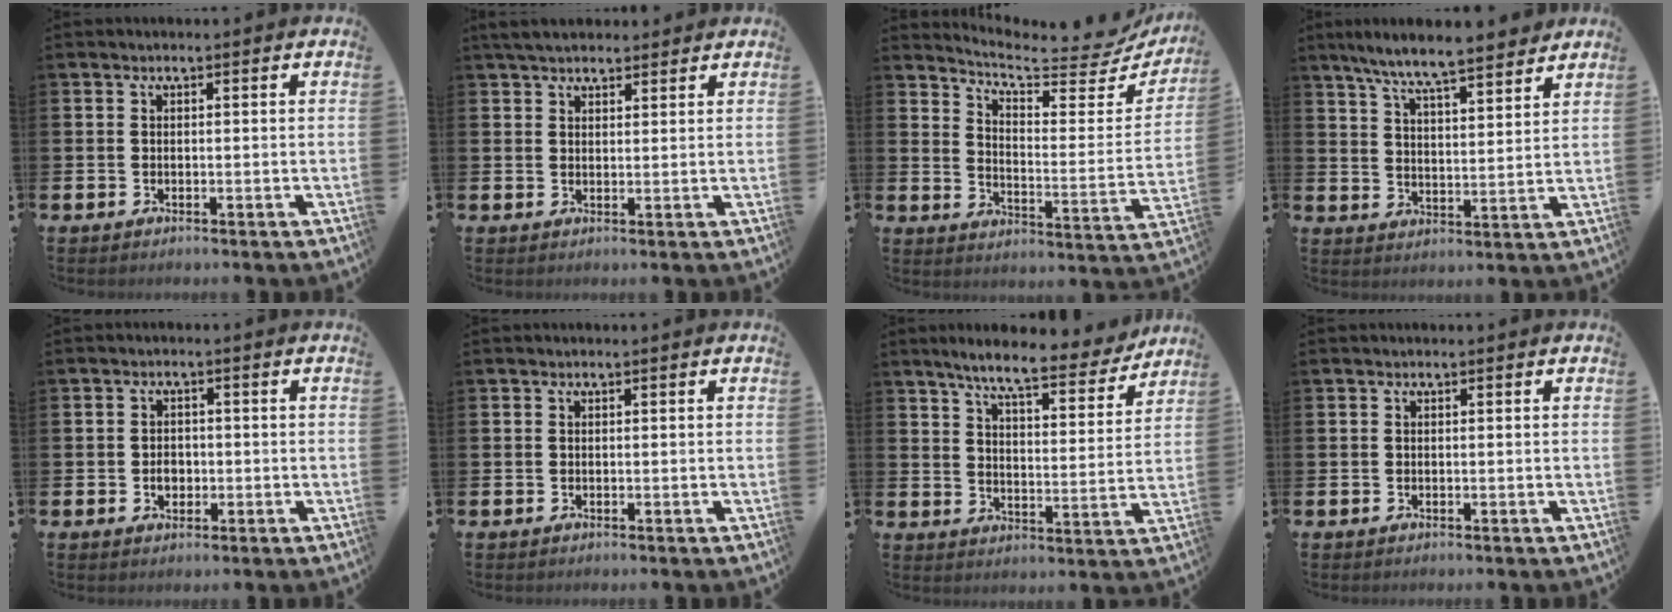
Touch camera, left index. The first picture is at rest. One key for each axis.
{"total": 4.0, "fx": 3.6, "fy": 1.3, "fz": 1.1, "tx": -0.029, "ty": -0.007, "tz": 0.068}
{"total": 6.6, "fx": 5.9, "fy": 1.4, "fz": 2.4, "tx": -0.053, "ty": -0.058, "tz": 0.093}
{"total": 8.2, "fx": 7.6, "fy": 0.7, "fz": 3.0, "tx": -0.080, "ty": -0.042, "tz": 0.136}
{"total": 2.2, "fx": -0.4, "fy": 1.7, "fz": 1.3, "tx": -0.007, "ty": -0.003, "tz": -0.013}
{"total": 0.0}
{"total": 8.1, "fx": 7.1, "fy": 1.2, "fz": 3.7, "tx": -0.085, "ty": -0.038, "tz": 0.119}
{"total": 0.0}